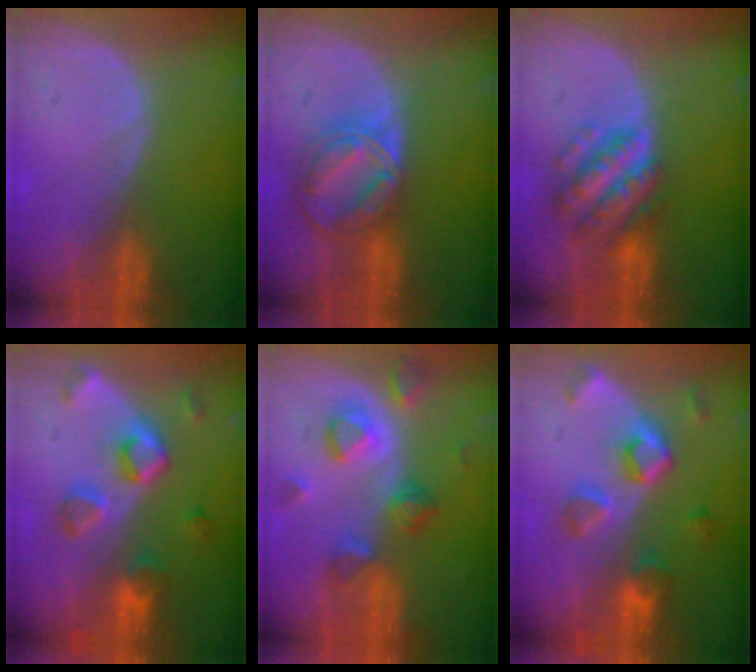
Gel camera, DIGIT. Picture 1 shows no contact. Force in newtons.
{"total": 8.6, "press": 7.3, "slide": 4.6}
{"total": 7.5, "press": 7.5, "slide": 0.4}
{"total": 7.7, "press": 7.0, "slide": 3.2}
{"total": 7.4, "press": 7.3, "slide": 1.1}
{"total": 7.7, "press": 7.0, "slide": 3.2}